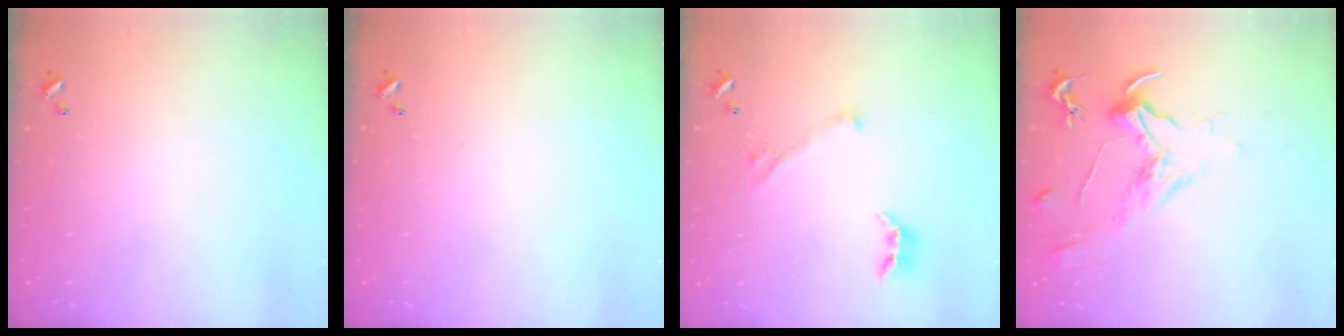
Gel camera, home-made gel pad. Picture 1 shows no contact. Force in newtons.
{"total": 0.0}
{"total": 2.9, "press": 2.8, "slide": 0.8}
{"total": 2.0, "press": 1.7, "slide": 0.9}